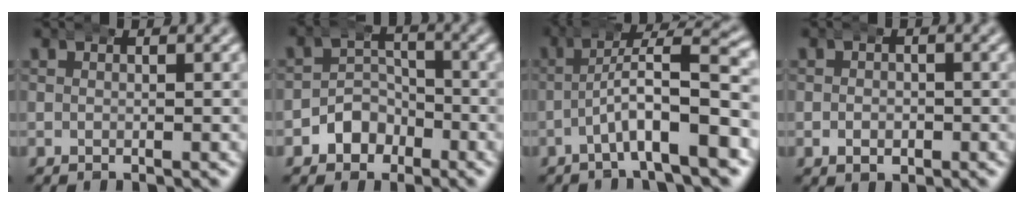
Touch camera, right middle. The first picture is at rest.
{"total": 4.3, "force": [-2.4, 3.5, 0.9], "torque": [-0.019, -0.001, -0.047]}
{"total": 6.6, "force": [-2.0, 1.6, 6.0], "torque": [-0.093, 0.005, -0.028]}
{"total": 1.6, "force": [-0.5, 1.3, 0.8], "torque": [-0.011, -0.005, -0.005]}